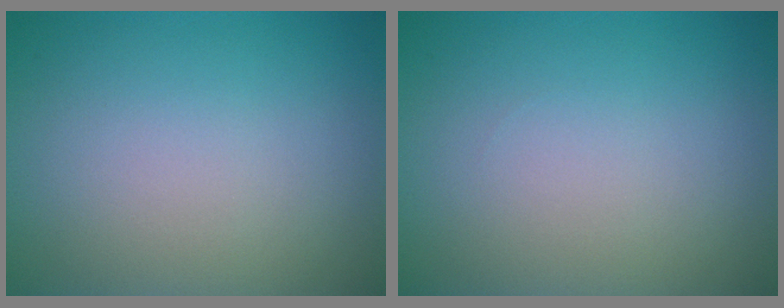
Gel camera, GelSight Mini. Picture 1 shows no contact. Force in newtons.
{"total": 0.0}